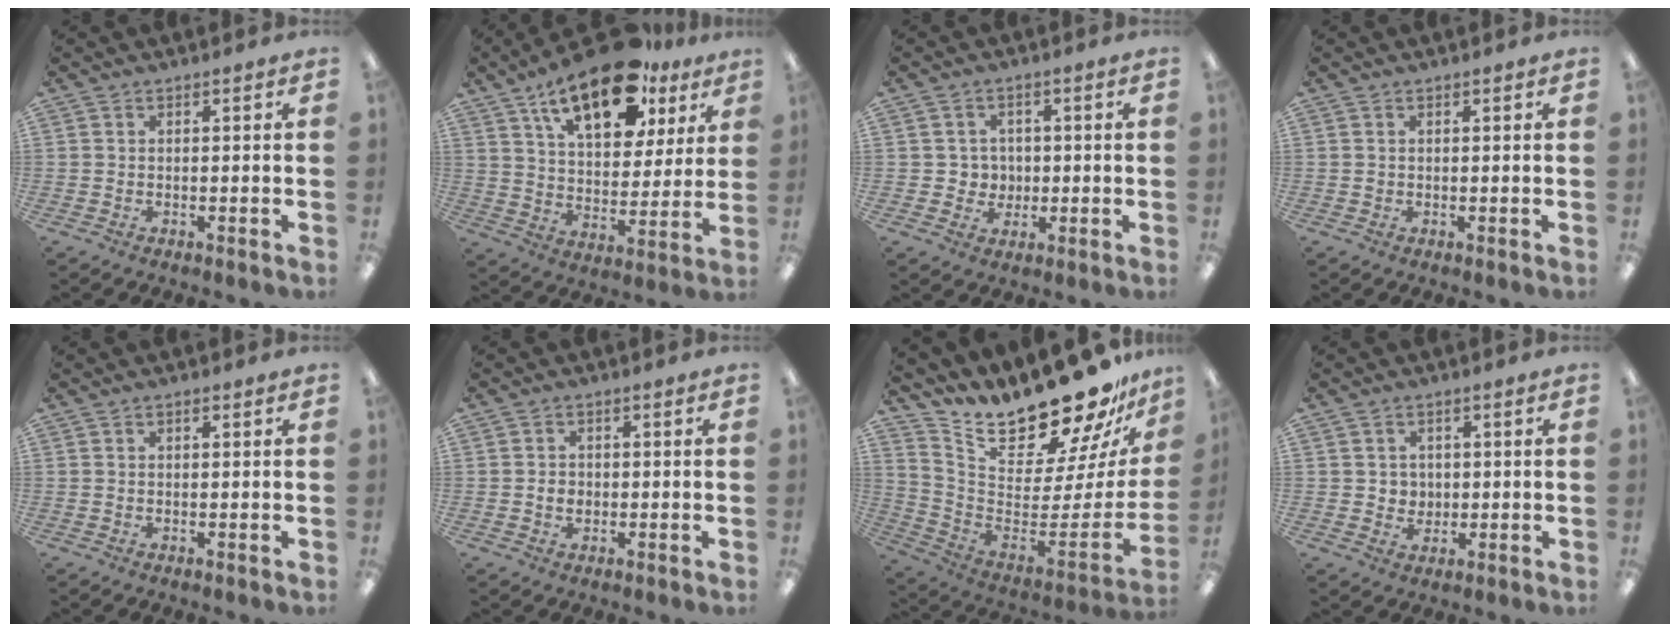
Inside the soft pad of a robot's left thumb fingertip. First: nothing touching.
{"total": 20.0, "force": [13.0, 9.1, 12.1], "torque": [-0.194, -0.062, 0.218]}
{"total": 4.1, "force": [0.6, 4.0, 0.1], "torque": [-0.003, 0.002, 0.006]}
{"total": 0.8, "force": [0.2, 0.8, 0.2], "torque": [-0.004, 0.005, 0.002]}
{"total": 0.6, "force": [0.4, 0.3, 0.4], "torque": [-0.001, 0.000, 0.005]}
{"total": 2.0, "force": [-0.2, 1.8, 0.8], "torque": [-0.015, 0.005, -0.006]}
{"total": 20.7, "force": [17.7, 6.1, 8.7], "torque": [-0.119, -0.161, 0.300]}
{"total": 3.3, "force": [1.2, 3.1, 0.1], "torque": [0.003, -0.001, 0.018]}